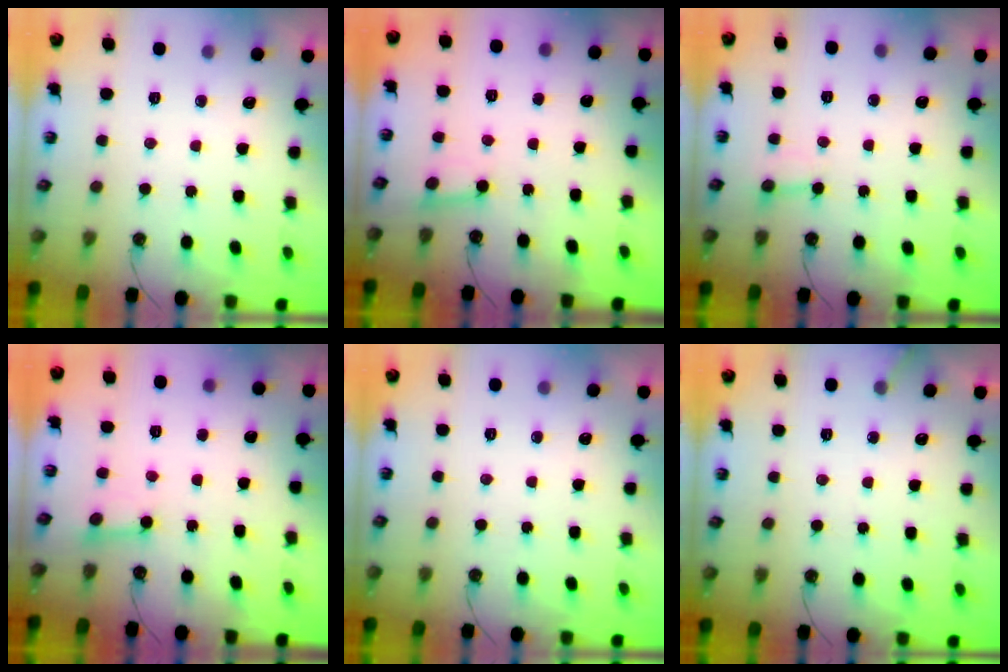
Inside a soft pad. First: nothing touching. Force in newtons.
{"total": 2.6, "press": 2.5, "slide": 0.7}
{"total": 2.4, "press": 2.4, "slide": 0.1}
{"total": 3.0, "press": 3.0, "slide": 0.2}
{"total": 0.0}
{"total": 2.4, "press": 2.4, "slide": 0.2}